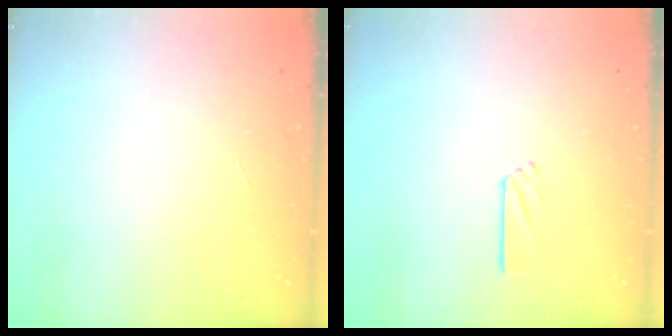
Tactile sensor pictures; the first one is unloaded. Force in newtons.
{"total": 3.3, "press": 3.3, "slide": 0.3}